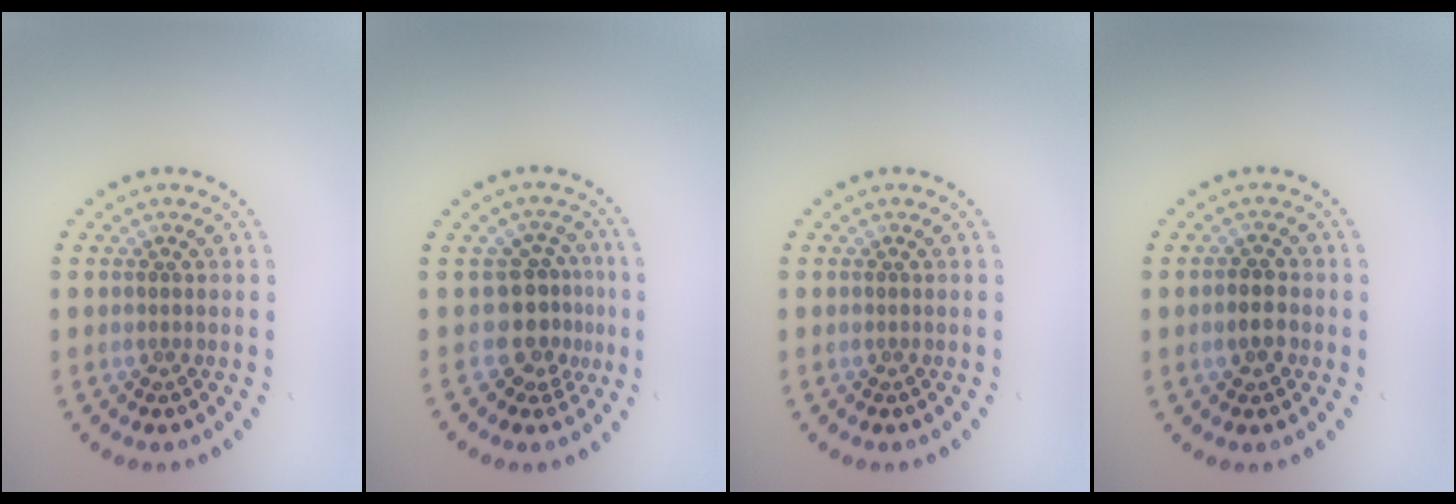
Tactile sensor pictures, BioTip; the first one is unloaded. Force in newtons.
{"total": 3.4, "press": 2.4, "slide": 2.4}
{"total": 0.0}
{"total": 2.2, "press": 2.1, "slide": 0.5}